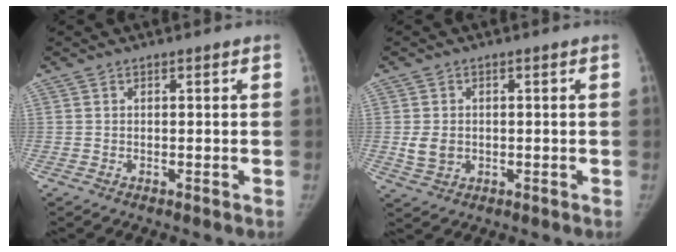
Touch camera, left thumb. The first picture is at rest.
{"total": 4.2, "force": [-0.3, 3.4, 2.4], "torque": [-0.038, -0.003, 0.002]}